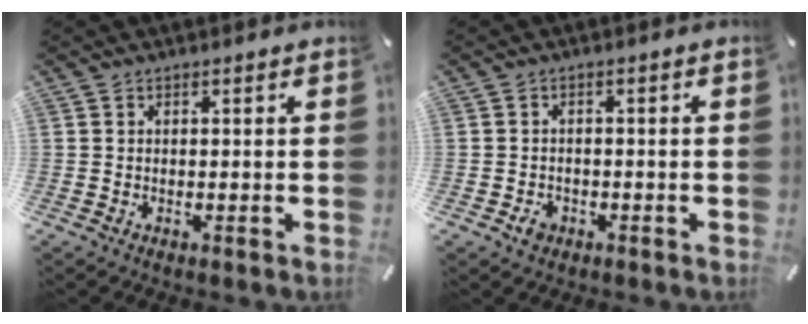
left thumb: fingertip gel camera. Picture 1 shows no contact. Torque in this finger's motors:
{"motor_torque": [0.00, 0.00, 0.04, 0.01, 0.00]}